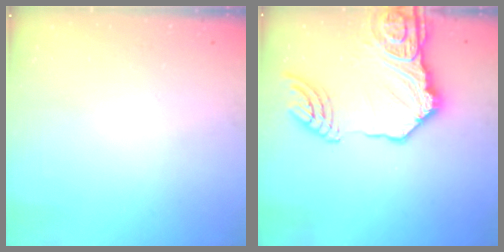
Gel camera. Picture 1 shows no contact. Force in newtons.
{"total": 21.1, "press": 21.0, "slide": 2.4}